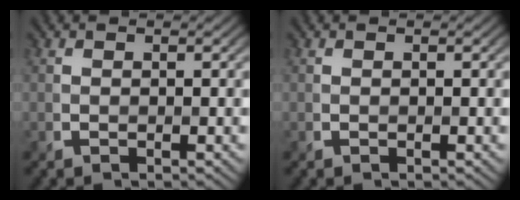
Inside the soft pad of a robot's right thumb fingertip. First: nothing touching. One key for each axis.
{"total": 0.0}